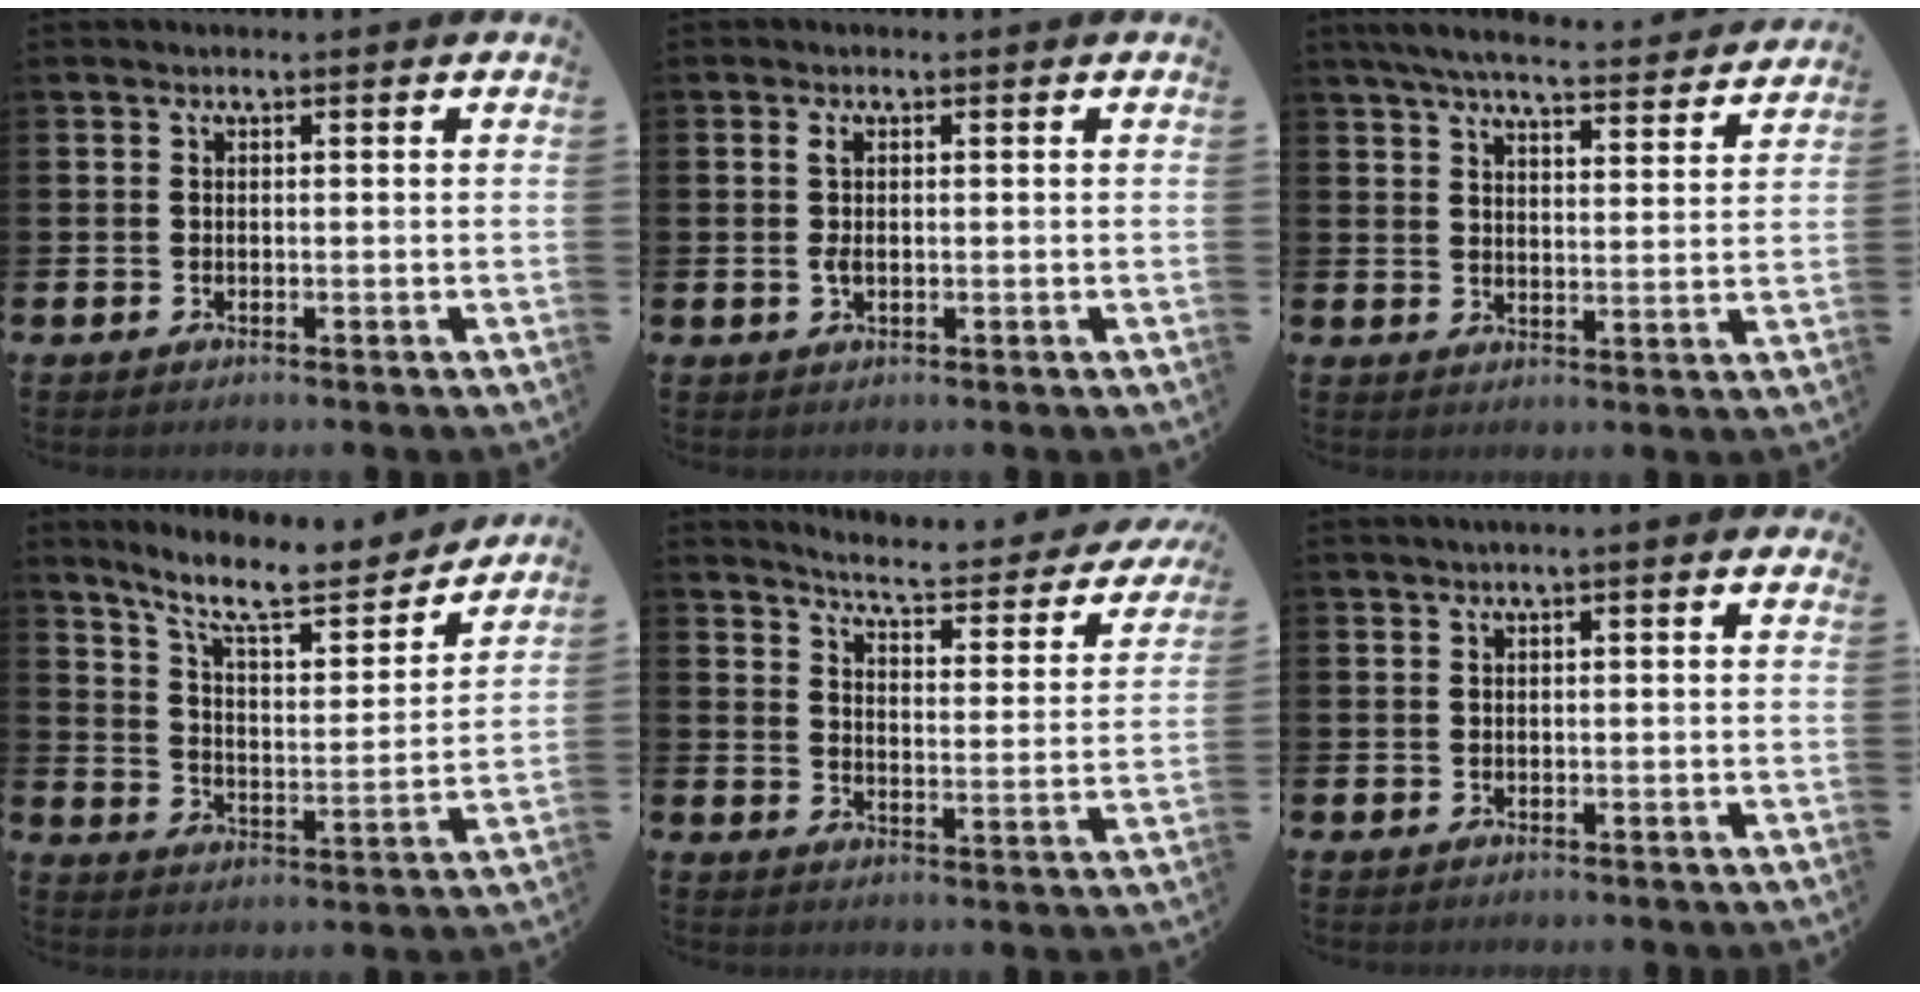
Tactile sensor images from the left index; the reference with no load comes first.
{"total": 1.9, "force": [0.3, 0.9, 1.6], "torque": [-0.041, 0.009, 0.004]}
{"total": 6.5, "force": [6.1, 0.7, 1.9], "torque": [-0.044, -0.045, 0.105]}
{"total": 10.3, "force": [9.0, 2.0, 4.5], "torque": [-0.107, -0.059, 0.154]}
{"total": 4.8, "force": [4.6, 0.2, 1.4], "torque": [-0.045, -0.047, 0.069]}
{"total": 0.8, "force": [0.2, 0.0, 0.8], "torque": [-0.010, 0.001, 0.002]}